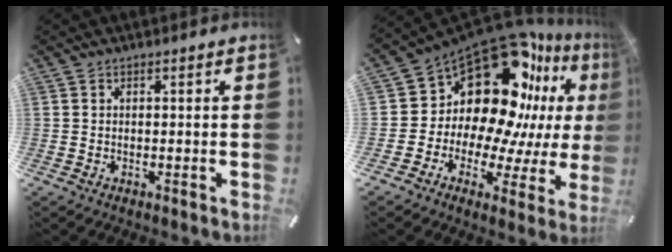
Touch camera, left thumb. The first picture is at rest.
{"total": 21.0, "force": [11.1, 12.7, 12.4], "torque": [-0.200, -0.120, 0.199]}